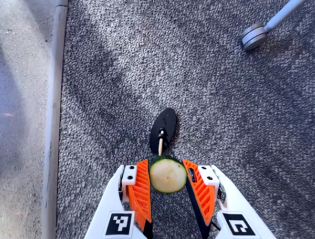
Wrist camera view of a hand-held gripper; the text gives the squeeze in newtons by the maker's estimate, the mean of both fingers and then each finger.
{"total": 8.3, "left": 7.8, "right": 8.9}